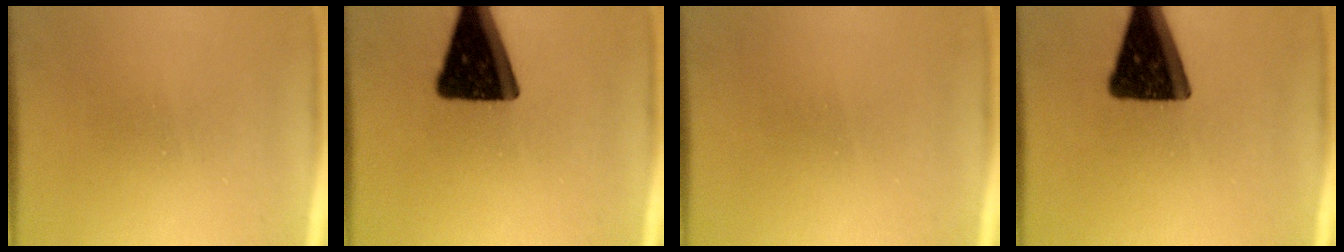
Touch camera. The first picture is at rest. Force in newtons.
{"total": 17.7}
{"total": 1.6}
{"total": 16.3}